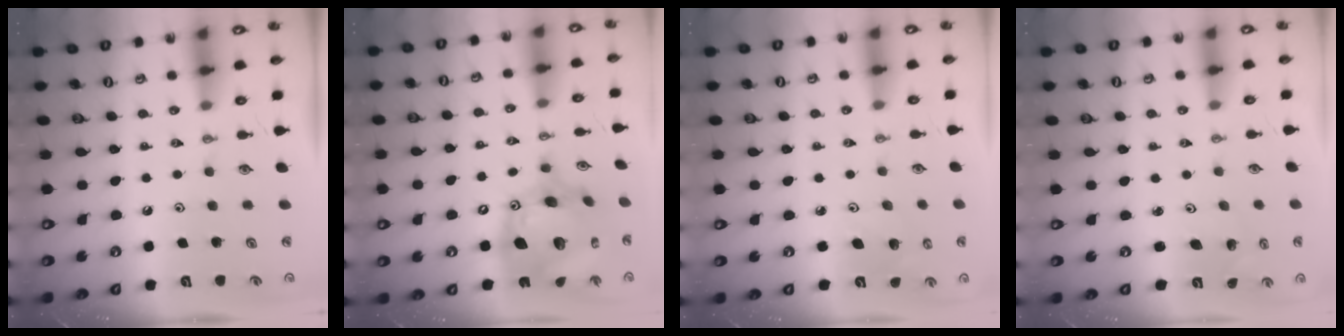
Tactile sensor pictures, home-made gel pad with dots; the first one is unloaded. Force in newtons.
{"total": 22.7, "press": 22.5, "slide": 2.6}
{"total": 6.3, "press": 6.2, "slide": 1.0}
{"total": 1.3, "press": 1.3, "slide": 0.1}